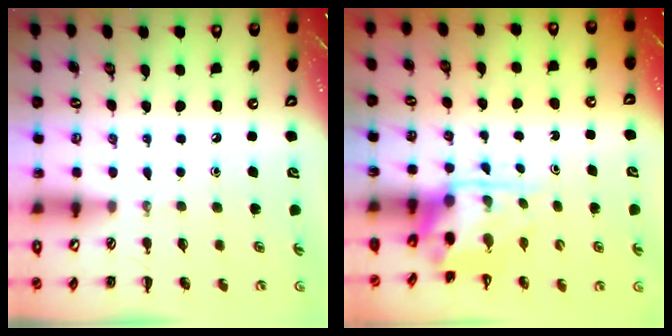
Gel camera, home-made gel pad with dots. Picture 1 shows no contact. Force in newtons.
{"total": 3.4, "press": 3.3, "slide": 0.6}